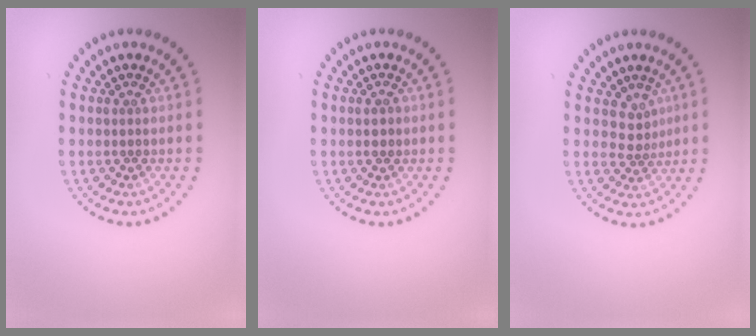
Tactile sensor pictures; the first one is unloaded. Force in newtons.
{"total": 1.0, "press": 0.9, "slide": 0.3}
{"total": 1.9, "press": 1.3, "slide": 1.4}